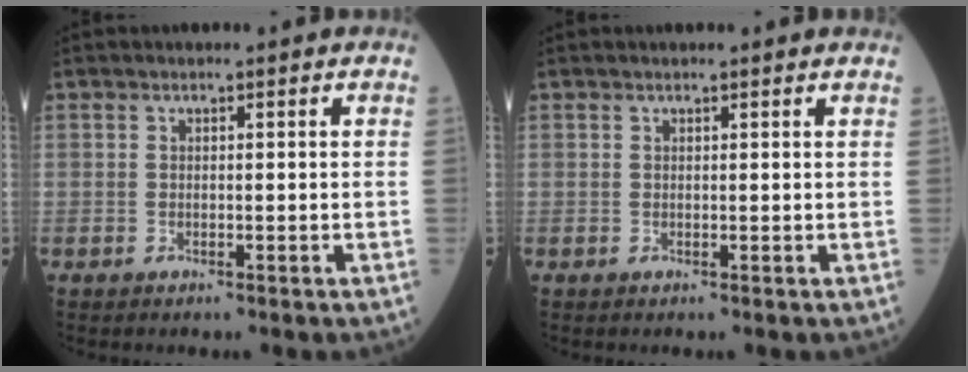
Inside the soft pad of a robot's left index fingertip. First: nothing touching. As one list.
[{"total": 1.2, "force": [1.2, -0.1, 0.3], "torque": [-0.012, 0.001, 0.012]}]